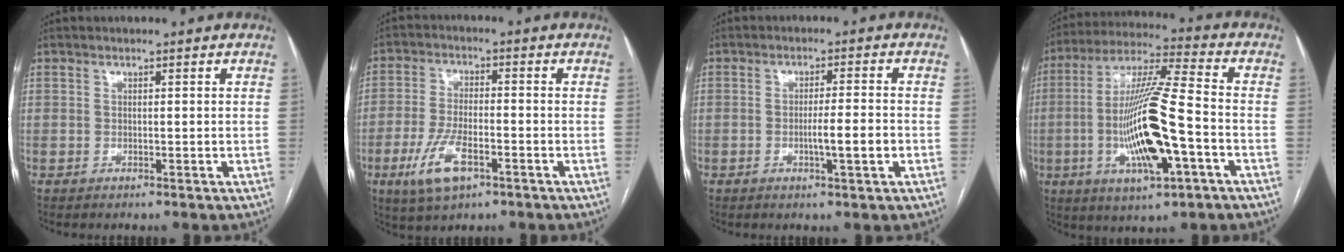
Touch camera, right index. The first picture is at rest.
{"total": 8.4, "force": [-3.9, 3.1, 6.8], "torque": [-0.147, -0.007, -0.070]}
{"total": 4.7, "force": [-1.3, 0.0, 4.5], "torque": [-0.071, -0.003, -0.019]}
{"total": 17.1, "force": [-4.1, 2.0, 16.5], "torque": [-0.326, -0.005, -0.069]}